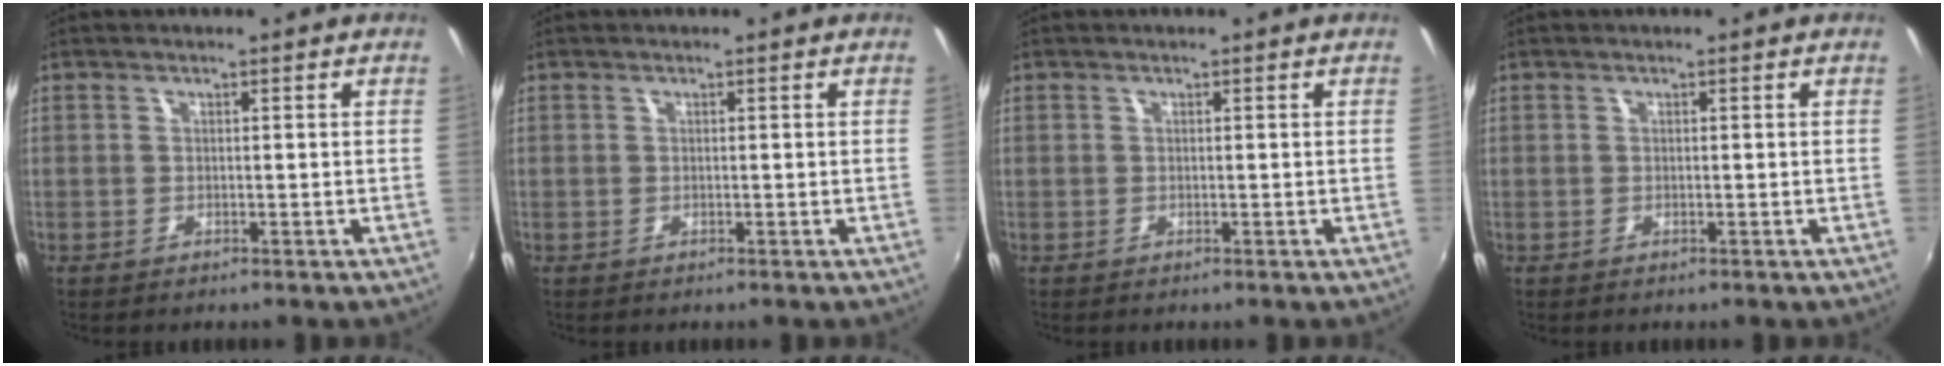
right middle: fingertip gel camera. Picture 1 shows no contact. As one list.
[{"total": 0.0}, {"total": 0.0}, {"total": 0.0}]